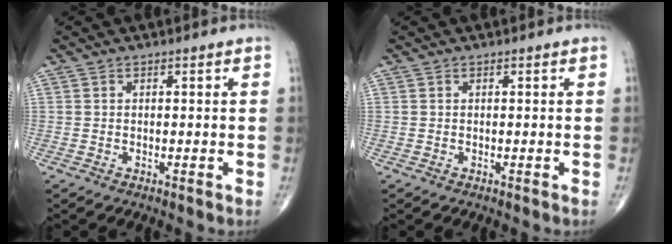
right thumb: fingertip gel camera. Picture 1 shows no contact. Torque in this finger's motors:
{"motor_torque": [0.00, 0.00, -0.01, -0.01, 0.00]}